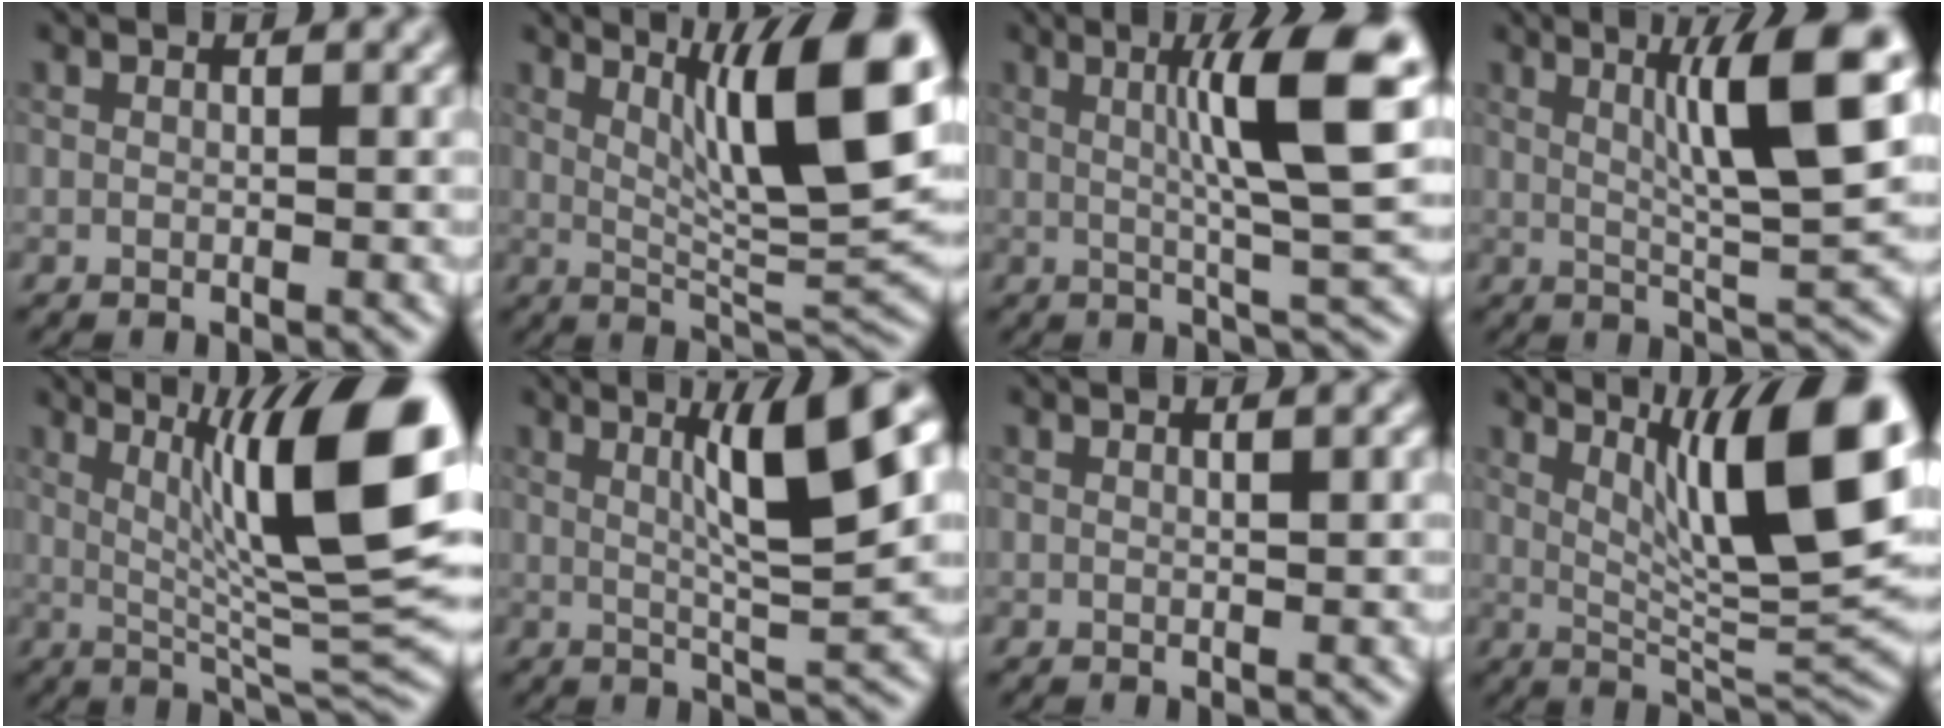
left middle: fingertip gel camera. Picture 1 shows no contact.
{"total": 11.3, "force": [4.3, 2.3, 10.2], "torque": [-0.144, 0.000, 0.074]}
{"total": 9.9, "force": [2.3, 1.6, 9.5], "torque": [-0.128, 0.010, 0.034]}
{"total": 8.9, "force": [2.9, 1.3, 8.4], "torque": [-0.117, 0.004, 0.049]}
{"total": 13.1, "force": [3.7, 2.5, 12.3], "torque": [-0.171, 0.006, 0.062]}
{"total": 8.3, "force": [2.5, 1.3, 7.8], "torque": [-0.107, 0.012, 0.041]}
{"total": 1.1, "force": [0.4, 0.3, 1.0], "torque": [-0.010, 0.003, 0.002]}
{"total": 12.4, "force": [4.7, 2.7, 11.1], "torque": [-0.156, 0.004, 0.081]}